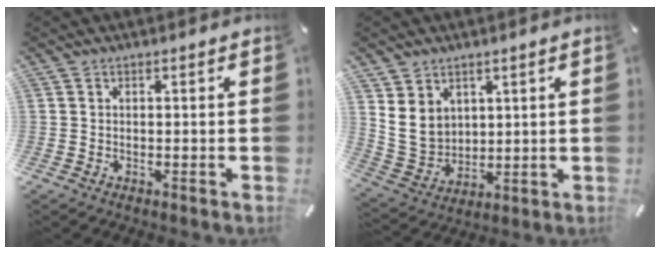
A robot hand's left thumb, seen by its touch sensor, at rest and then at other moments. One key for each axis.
{"total": 8.6, "fx": 3.8, "fy": 7.5, "fz": 2.0, "tx": -0.061, "ty": -0.025, "tz": 0.075}